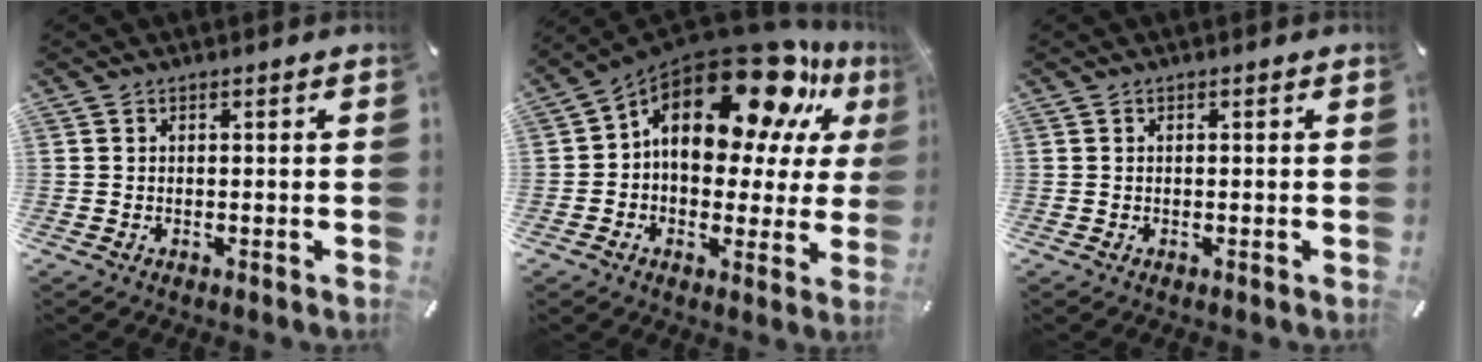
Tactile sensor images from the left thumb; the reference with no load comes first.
{"total": 23.5, "force": [12.3, 12.7, 15.5], "torque": [-0.235, -0.080, 0.209]}
{"total": 0.0}